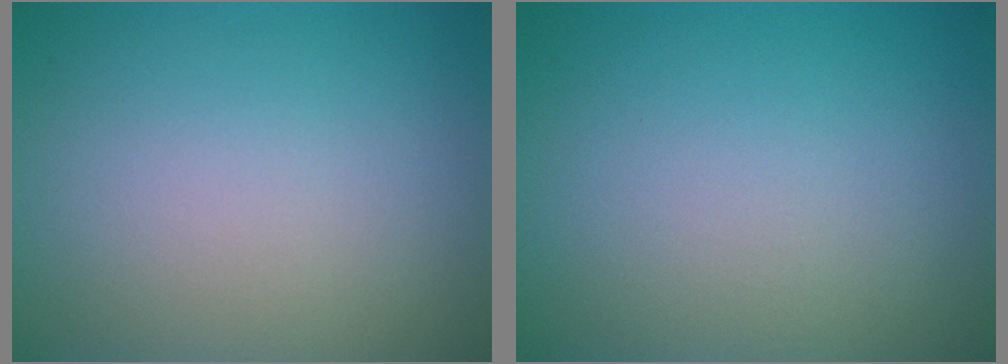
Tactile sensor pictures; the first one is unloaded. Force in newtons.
{"total": 0.0}